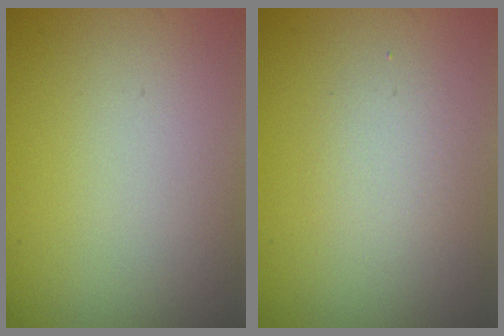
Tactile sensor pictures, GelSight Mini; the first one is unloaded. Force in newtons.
{"total": 1.7, "press": 1.7, "slide": 0.1}